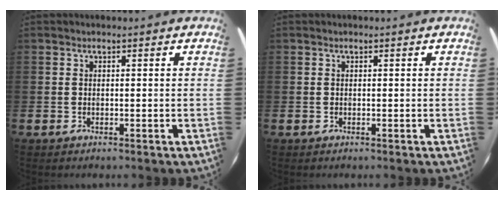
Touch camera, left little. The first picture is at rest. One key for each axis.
{"total": 0.0}